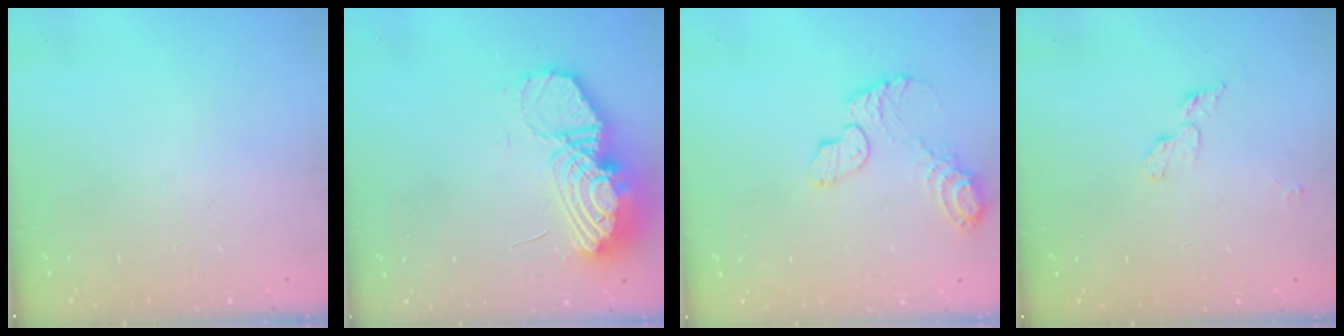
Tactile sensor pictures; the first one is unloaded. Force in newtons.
{"total": 17.8, "press": 17.7, "slide": 1.8}
{"total": 9.0, "press": 8.9, "slide": 0.6}
{"total": 4.8, "press": 4.7, "slide": 0.4}